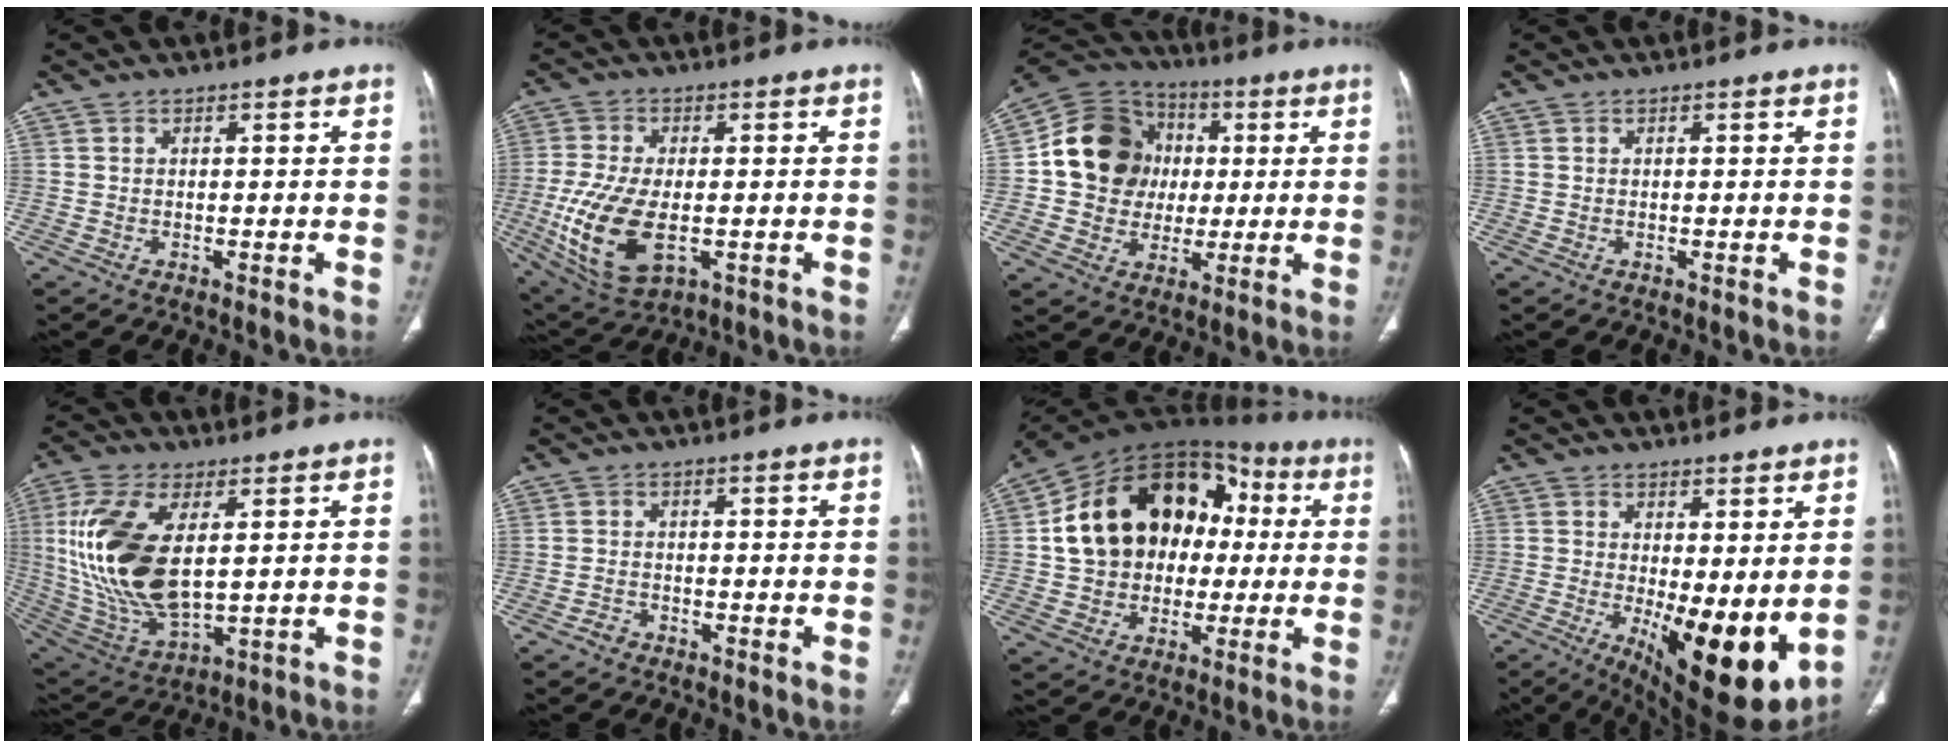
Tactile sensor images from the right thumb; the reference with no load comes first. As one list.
[{"total": 14.2, "force": [-2.8, 7.4, 11.8], "torque": [-0.248, -0.013, -0.036]}, {"total": 15.9, "force": [1.6, 14.0, 7.5], "torque": [-0.102, 0.017, 0.026]}, {"total": 0.0}, {"total": 20.6, "force": [3.2, 10.3, 17.5], "torque": [-0.370, -0.021, 0.071]}, {"total": 1.5, "force": [-1.1, 0.9, 0.2], "torque": [-0.006, 0.007, -0.022]}, {"total": 22.2, "force": [2.0, 16.8, 14.4], "torque": [-0.214, 0.041, 0.036]}, {"total": 14.9, "force": [-1.8, 5.6, 13.7], "torque": [-0.198, -0.036, -0.007]}]